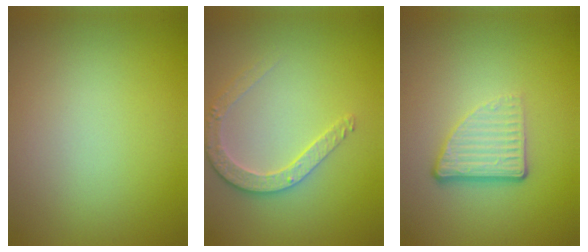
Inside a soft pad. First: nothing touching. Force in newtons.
{"total": 2.8, "press": 2.5, "slide": 1.2}
{"total": 4.0, "press": 2.7, "slide": 2.9}